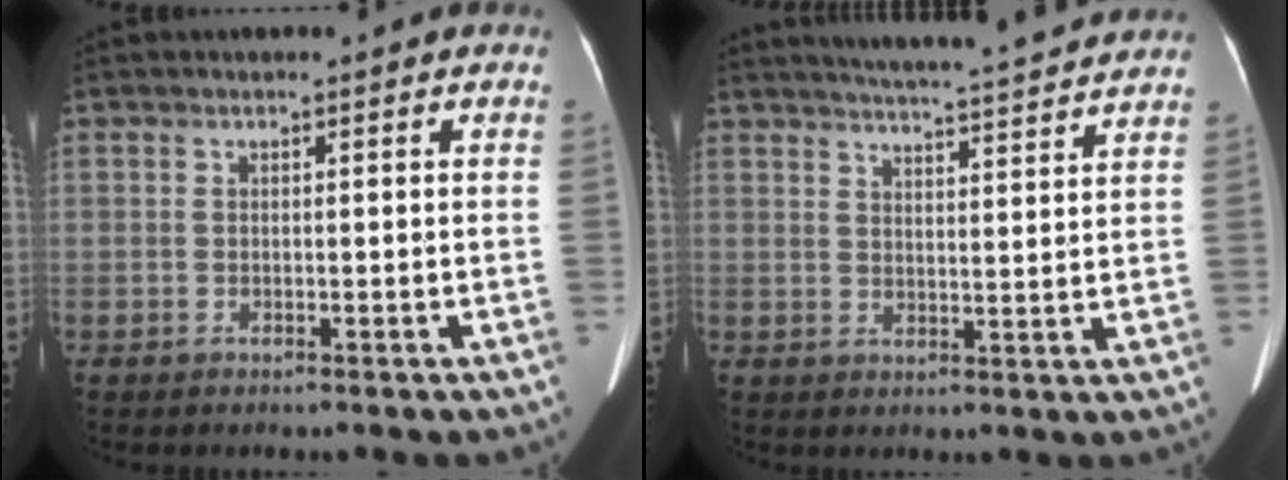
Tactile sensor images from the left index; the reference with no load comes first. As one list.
[{"total": 13.6, "force": [12.7, -0.1, 4.9], "torque": [-0.080, 0.004, 0.163]}]